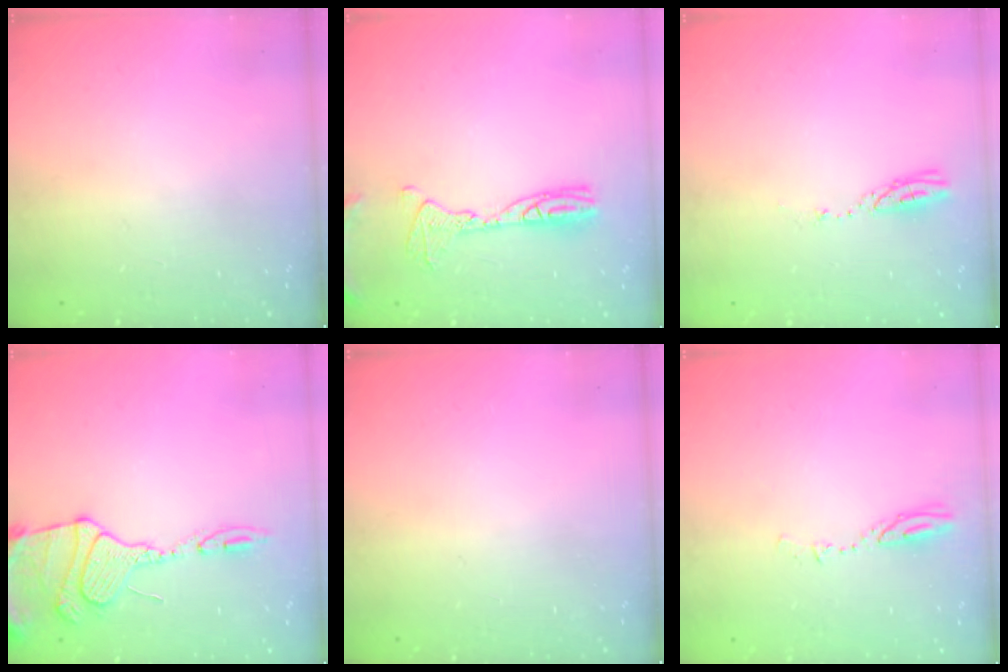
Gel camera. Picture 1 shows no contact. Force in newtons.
{"total": 14.6, "press": 12.8, "slide": 7.1}
{"total": 3.6, "press": 3.6, "slide": 0.2}
{"total": 14.4, "press": 14.4, "slide": 1.5}
{"total": 0.0}
{"total": 3.9, "press": 3.9, "slide": 0.3}